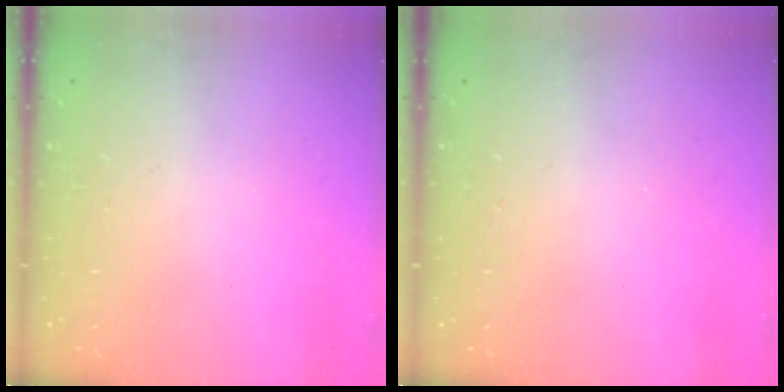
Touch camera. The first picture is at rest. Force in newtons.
{"total": 0.0}